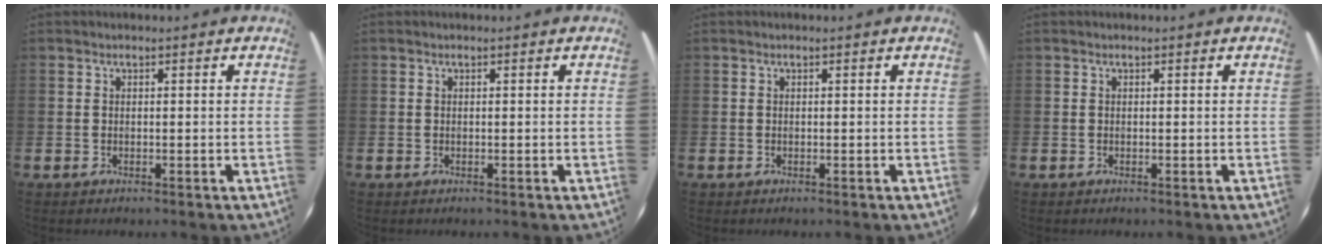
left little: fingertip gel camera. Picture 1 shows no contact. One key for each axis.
{"total": 0.0}
{"total": 0.0}
{"total": 0.0}